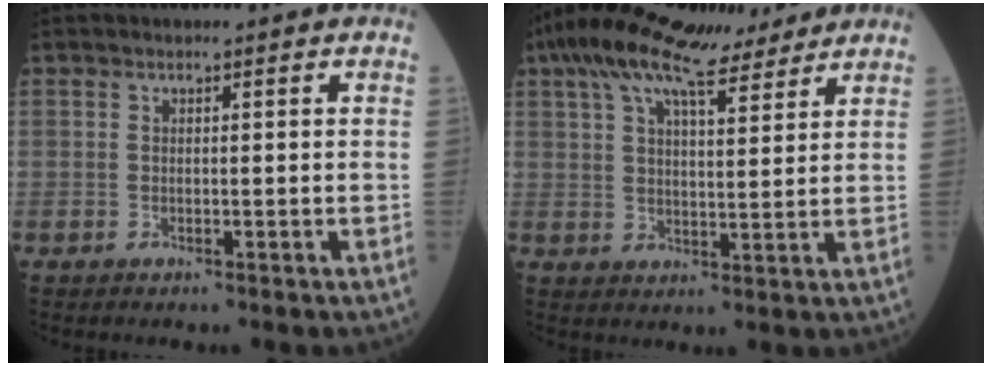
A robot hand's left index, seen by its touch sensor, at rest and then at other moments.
{"total": 13.8, "force": [10.9, 3.4, 7.9], "torque": [-0.152, 0.043, 0.176]}